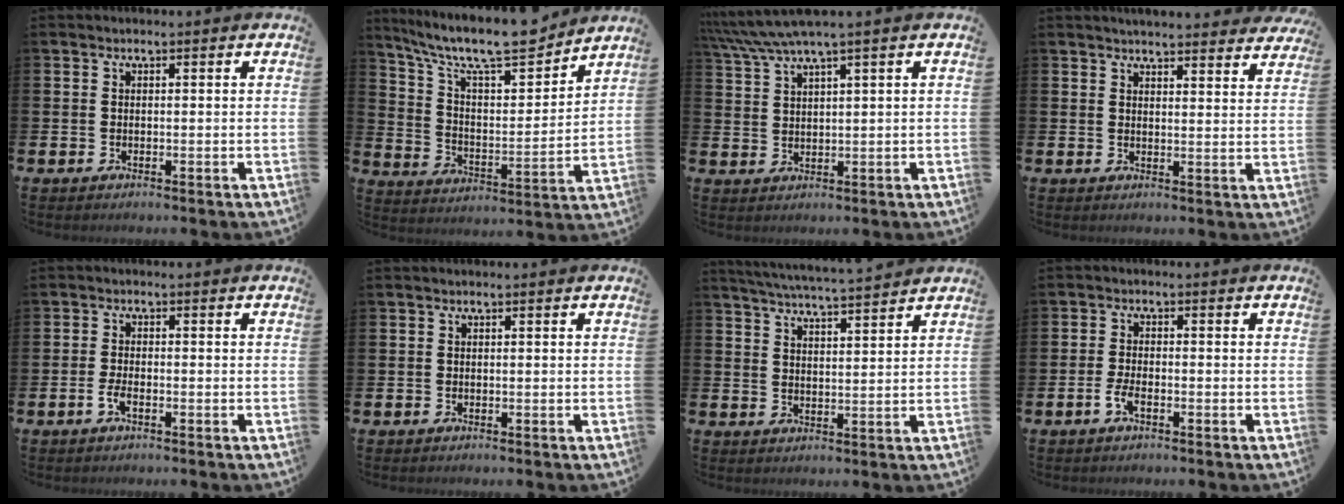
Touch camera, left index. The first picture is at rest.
{"total": 11.2, "force": [10.0, 2.3, 4.3], "torque": [-0.099, -0.078, 0.169]}
{"total": 4.4, "force": [3.5, -0.1, 2.8], "torque": [-0.063, -0.008, 0.061]}
{"total": 4.2, "force": [4.2, 0.2, 0.1], "torque": [0.002, -0.027, 0.075]}
{"total": 1.9, "force": [-0.9, 0.7, 1.5], "torque": [-0.028, 0.001, -0.017]}
{"total": 0.0}
{"total": 5.0, "force": [4.9, -0.4, 0.9], "torque": [-0.030, -0.033, 0.085]}
{"total": 2.4, "force": [-1.2, 0.8, 1.9], "torque": [-0.041, -0.001, -0.024]}